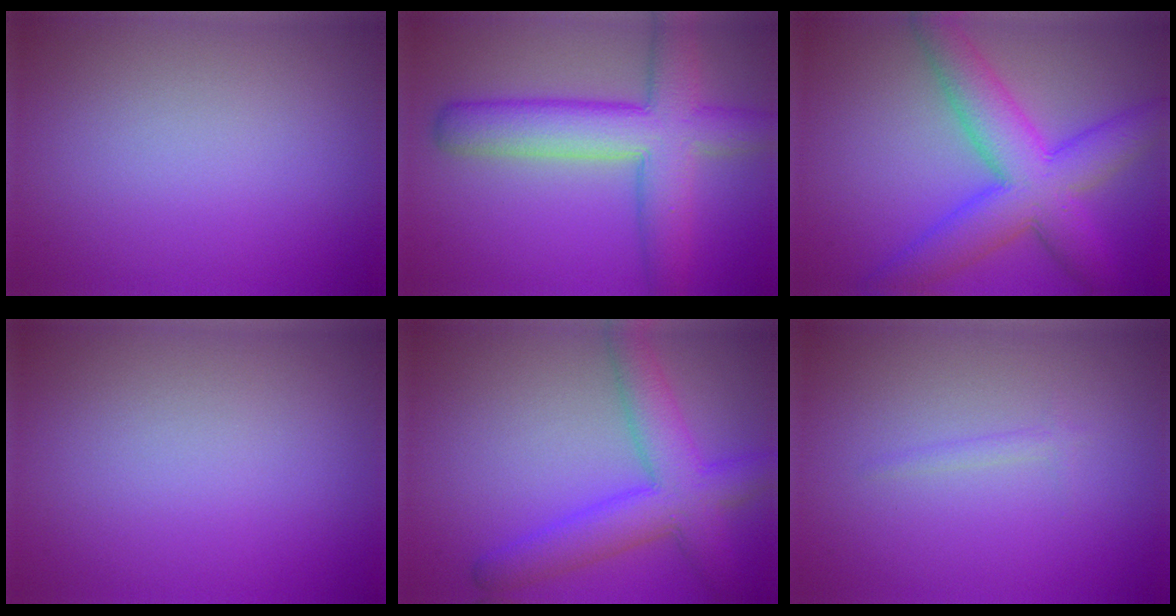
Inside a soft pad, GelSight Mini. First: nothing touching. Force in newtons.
{"total": 8.2, "press": 8.1, "slide": 0.4}
{"total": 8.4, "press": 8.4, "slide": 0.3}
{"total": 0.0}
{"total": 6.5, "press": 6.5, "slide": 0.2}
{"total": 1.0, "press": 1.0, "slide": 0.1}